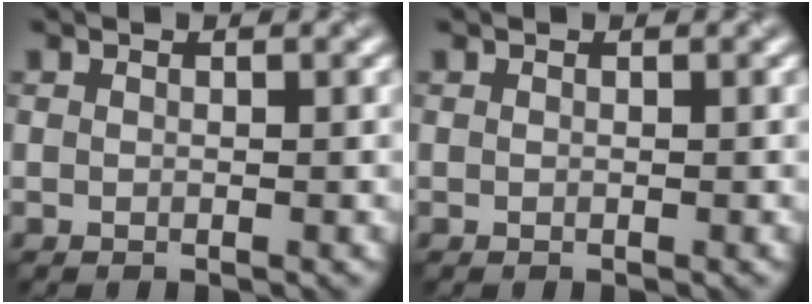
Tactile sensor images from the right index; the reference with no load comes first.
{"total": 0.0}